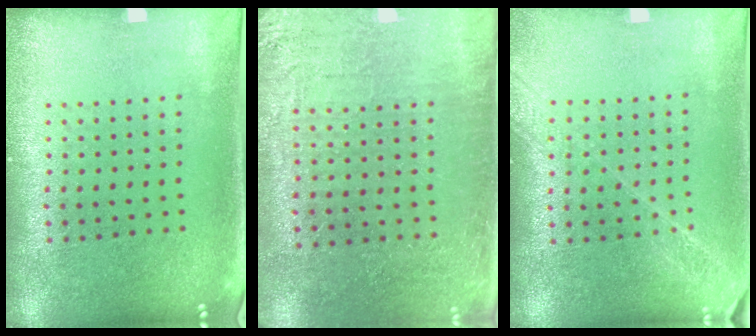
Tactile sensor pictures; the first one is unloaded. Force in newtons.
{"total": 2.8, "press": 2.8, "slide": 0.4}
{"total": 1.6, "press": 1.5, "slide": 0.7}